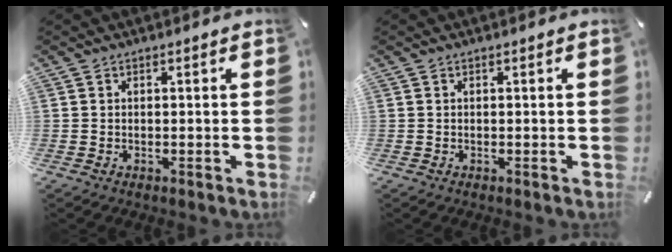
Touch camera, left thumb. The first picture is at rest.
{"total": 0.0}